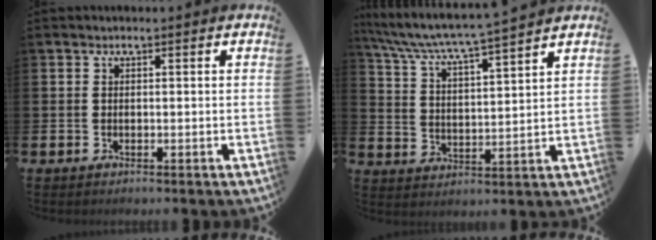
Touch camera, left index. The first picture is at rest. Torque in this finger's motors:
{"motor_torque": [0.68, -1.04, 0.36, 0.21]}